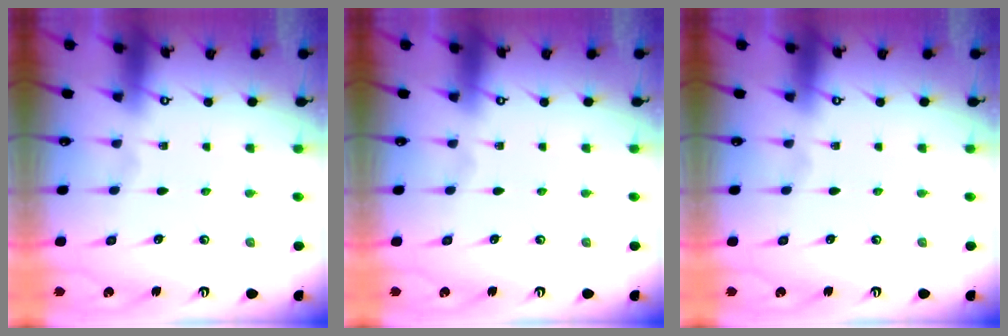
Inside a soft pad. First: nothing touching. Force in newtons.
{"total": 0.0}
{"total": 0.0}